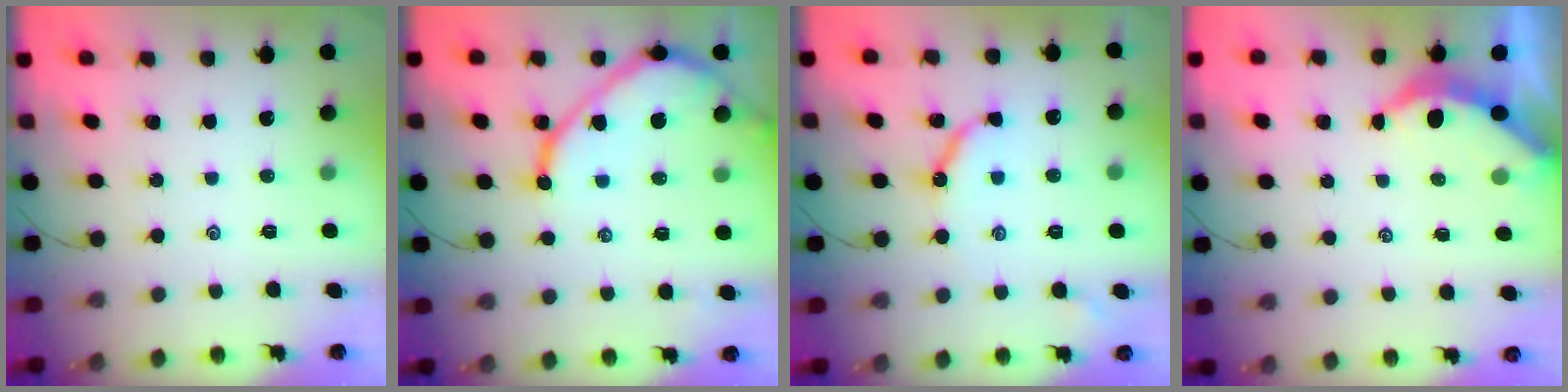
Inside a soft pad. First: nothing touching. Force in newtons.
{"total": 10.9, "press": 10.8, "slide": 1.0}
{"total": 8.3, "press": 8.2, "slide": 0.7}
{"total": 3.6, "press": 3.6, "slide": 0.5}